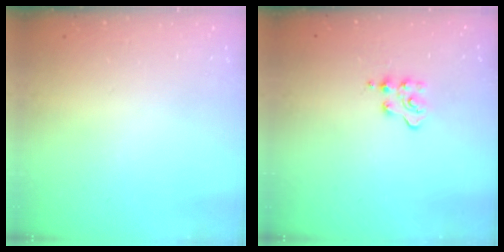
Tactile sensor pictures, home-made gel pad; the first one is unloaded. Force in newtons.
{"total": 4.2, "press": 4.2, "slide": 0.6}